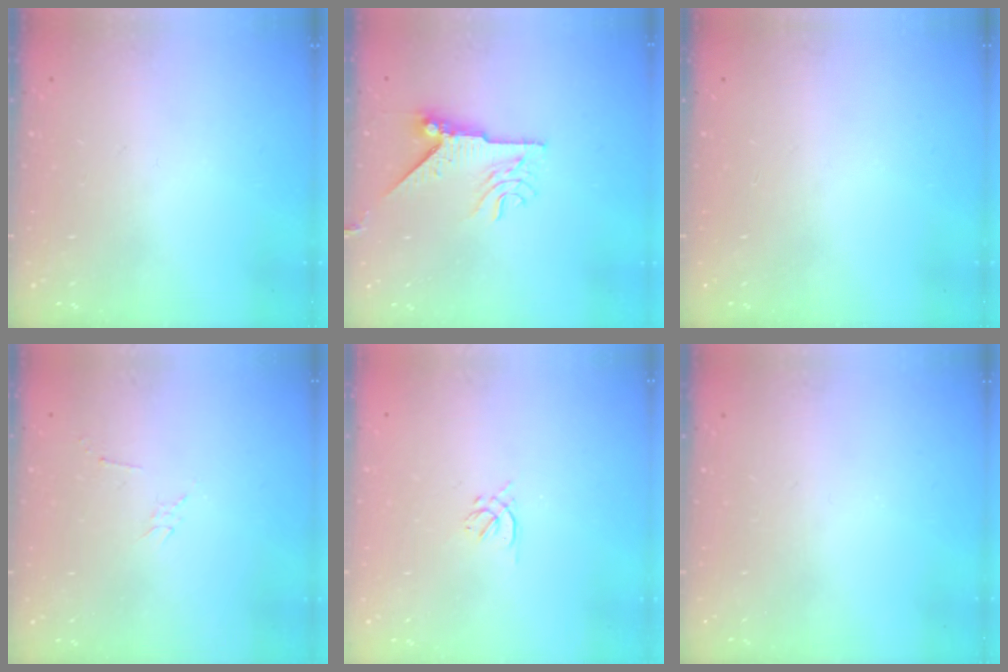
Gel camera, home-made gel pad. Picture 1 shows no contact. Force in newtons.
{"total": 9.4, "press": 9.3, "slide": 1.3}
{"total": 0.0}
{"total": 2.3, "press": 2.3, "slide": 0.4}
{"total": 1.6, "press": 1.5, "slide": 0.6}
{"total": 0.0}